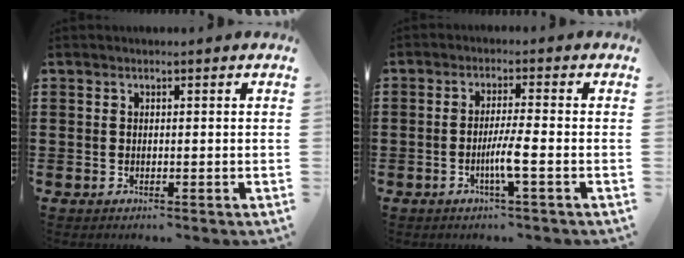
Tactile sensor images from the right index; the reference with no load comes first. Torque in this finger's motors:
{"motor_torque": [2.12, 0.02, 0.30, 0.09]}